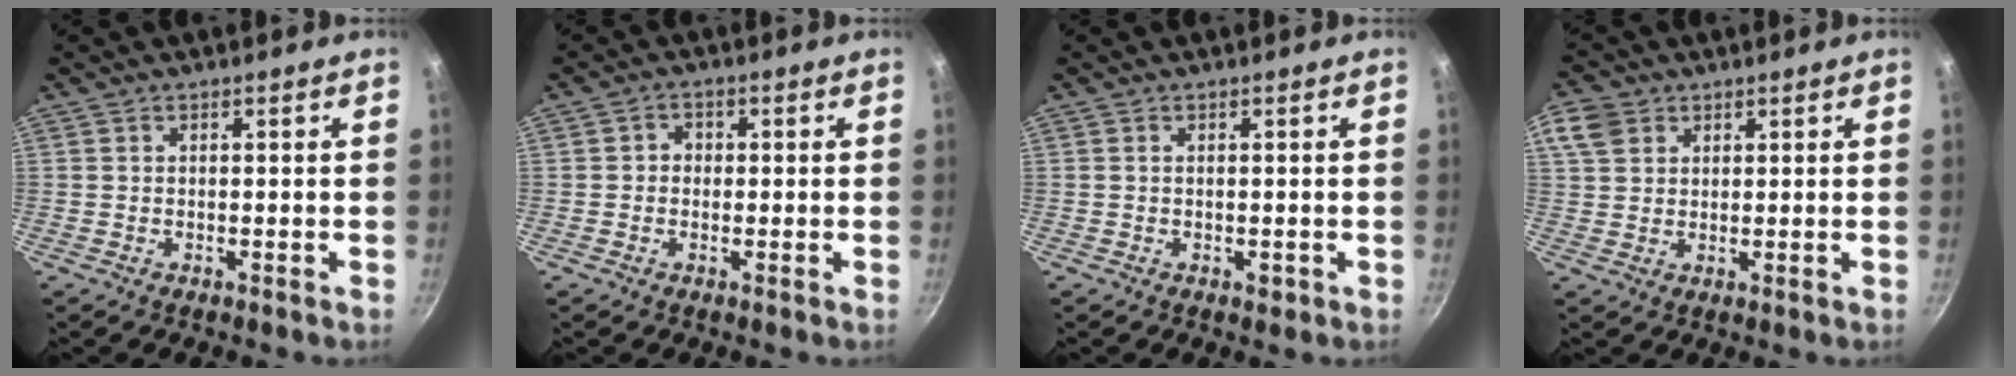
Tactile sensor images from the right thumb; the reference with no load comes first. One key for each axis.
{"total": 2.2, "fx": -0.2, "fy": 2.0, "fz": 0.9, "tx": -0.003, "ty": 0.005, "tz": -0.007}
{"total": 1.1, "fx": -0.3, "fy": 0.6, "fz": 0.8, "tx": -0.011, "ty": -0.002, "tz": -0.003}
{"total": 6.2, "fx": 2.7, "fy": 4.8, "fz": 2.7, "tx": -0.036, "ty": -0.001, "tz": 0.047}